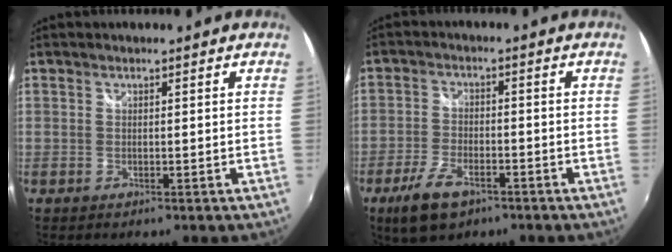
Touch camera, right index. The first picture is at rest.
{"total": 8.0, "force": [-5.1, 3.3, 5.3], "torque": [-0.126, -0.013, -0.095]}